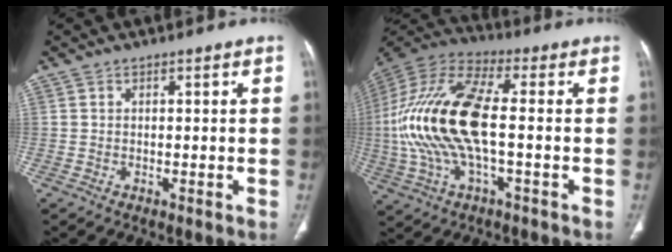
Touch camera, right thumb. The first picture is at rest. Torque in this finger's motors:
{"motor_torque": [1.21, 3.79, 2.67, -0.10, 0.70]}